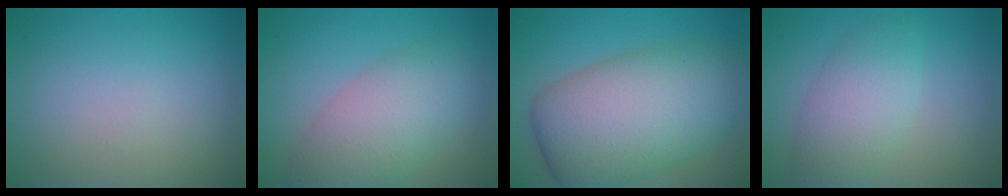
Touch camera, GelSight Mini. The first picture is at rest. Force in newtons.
{"total": 6.4, "press": 6.4, "slide": 0.4}
{"total": 11.7, "press": 11.7, "slide": 0.4}
{"total": 4.5, "press": 4.5, "slide": 0.2}